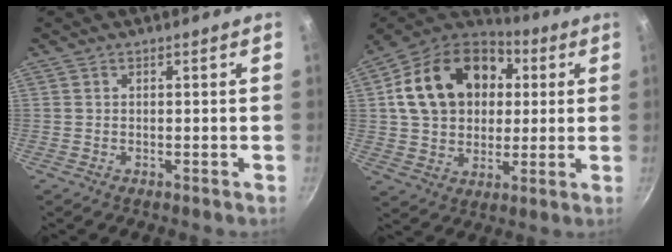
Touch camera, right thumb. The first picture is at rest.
{"total": 22.0, "force": [4.7, 16.6, 13.7], "torque": [-0.216, 0.024, 0.075]}